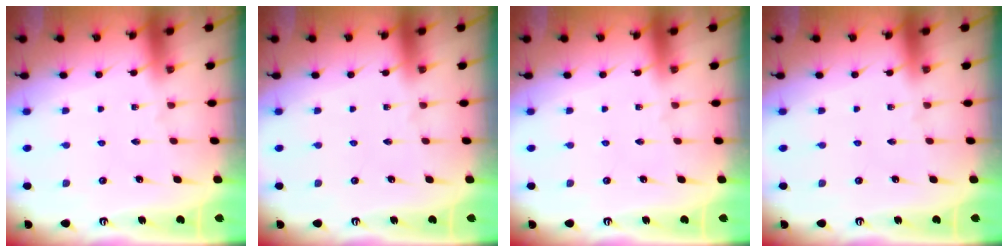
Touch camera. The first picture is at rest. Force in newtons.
{"total": 0.0}
{"total": 0.0}
{"total": 0.0}